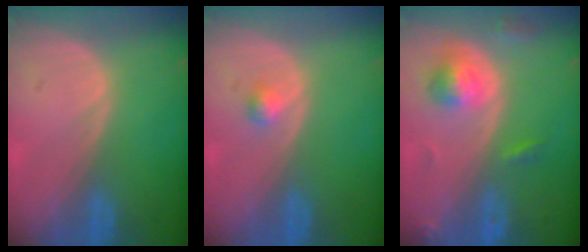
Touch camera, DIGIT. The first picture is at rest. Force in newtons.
{"total": 1.3, "press": 1.2, "slide": 0.1}
{"total": 5.5, "press": 4.9, "slide": 2.3}